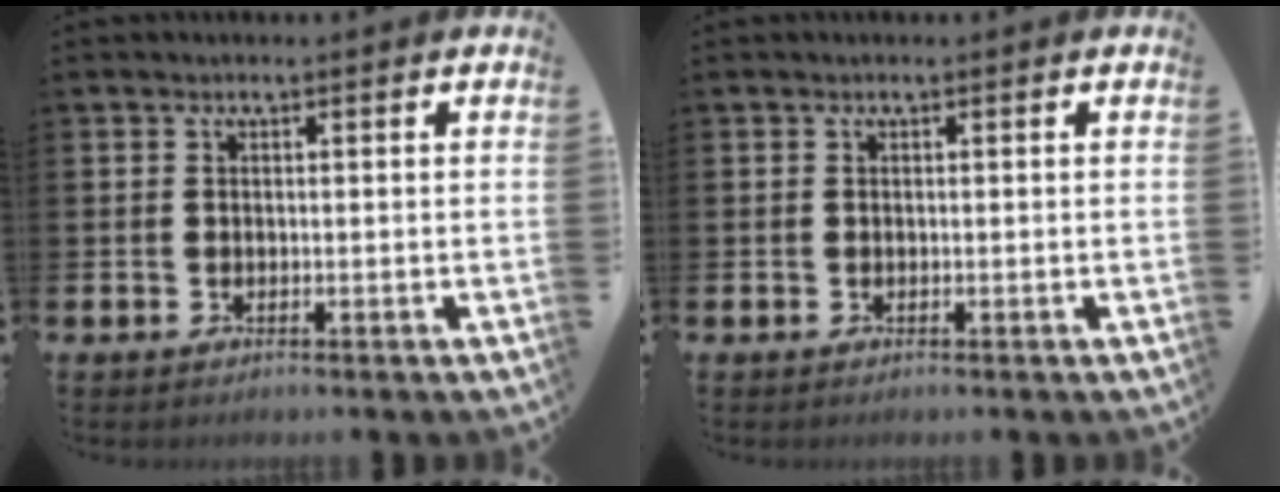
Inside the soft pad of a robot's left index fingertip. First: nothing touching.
{"total": 0.0}